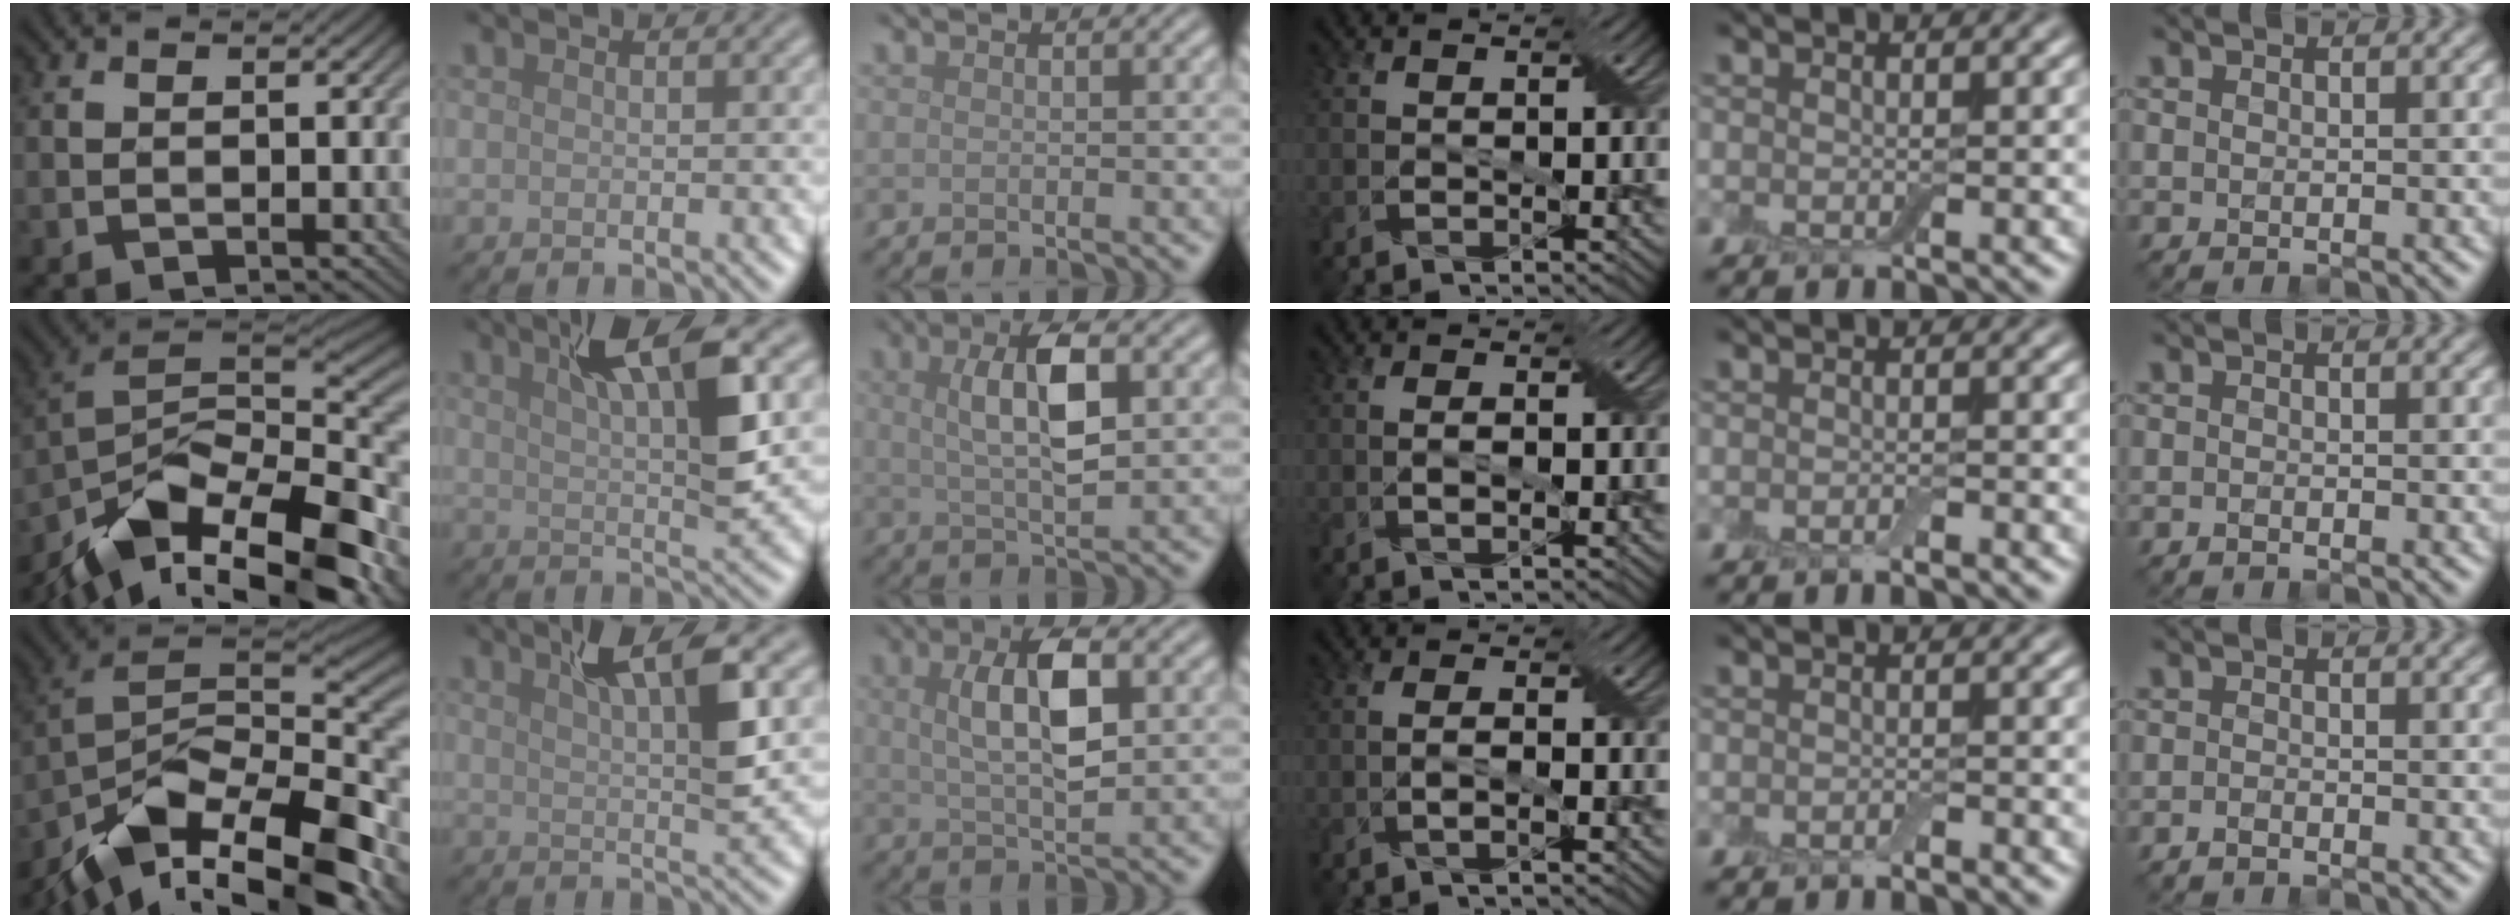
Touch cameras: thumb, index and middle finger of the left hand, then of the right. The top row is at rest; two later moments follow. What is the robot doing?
{"motion": "wrap", "object": "bandage"}